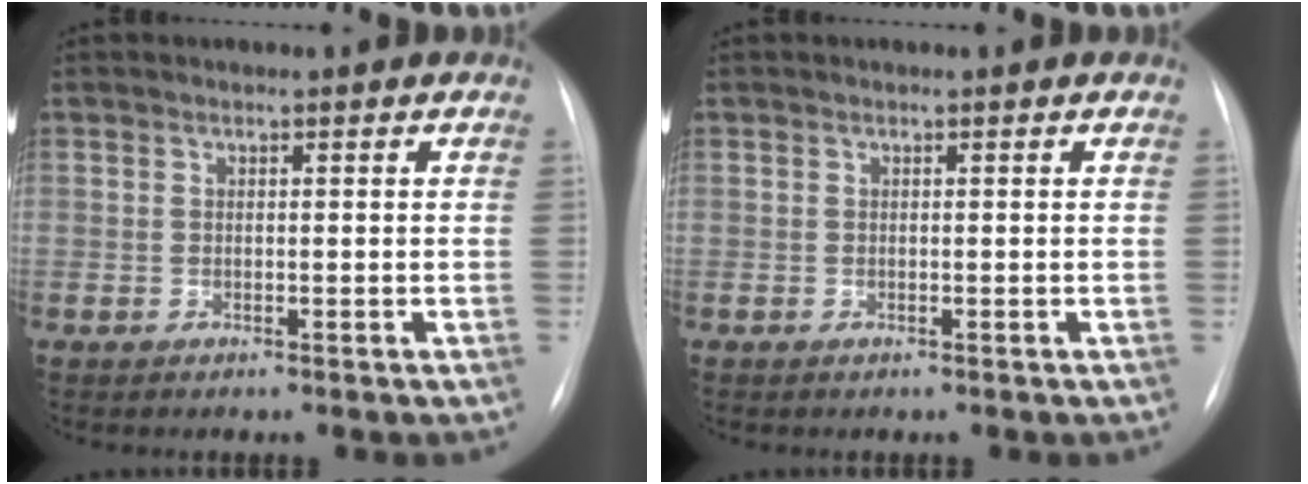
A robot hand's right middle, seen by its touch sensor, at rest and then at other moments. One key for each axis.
{"total": 0.0}